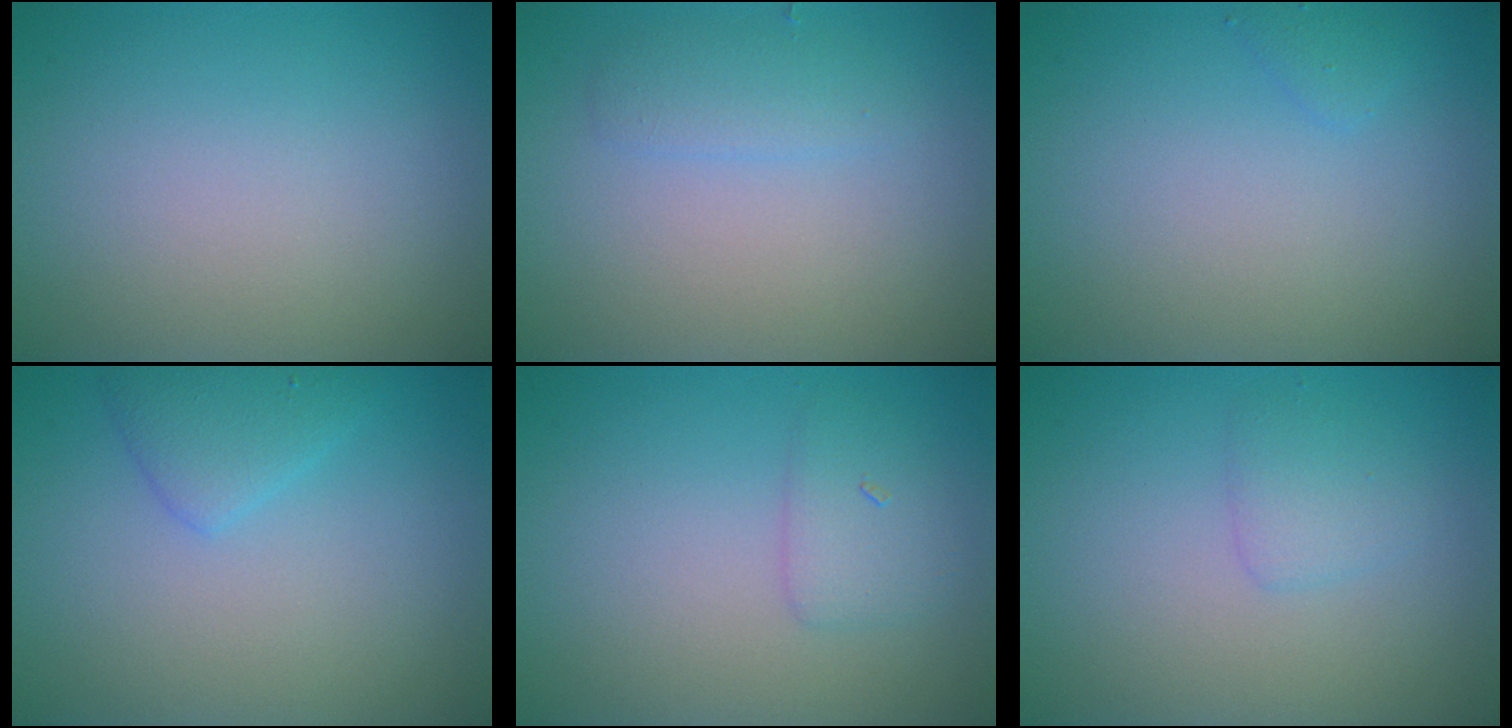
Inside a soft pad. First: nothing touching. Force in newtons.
{"total": 1.7, "press": 1.7, "slide": 0.2}
{"total": 0.8, "press": 0.8, "slide": 0.0}
{"total": 2.2, "press": 2.2, "slide": 0.1}
{"total": 1.8, "press": 1.8, "slide": 0.1}
{"total": 1.5, "press": 1.5, "slide": 0.1}